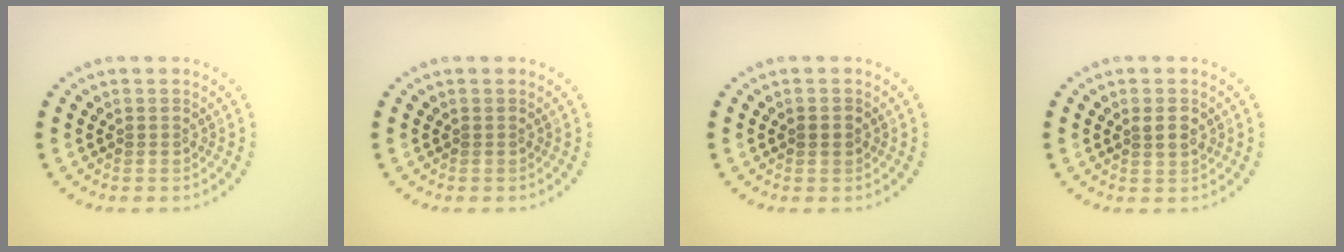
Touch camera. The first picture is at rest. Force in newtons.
{"total": 0.0}
{"total": 1.2, "press": 1.1, "slide": 0.1}
{"total": 1.2, "press": 1.2, "slide": 0.2}